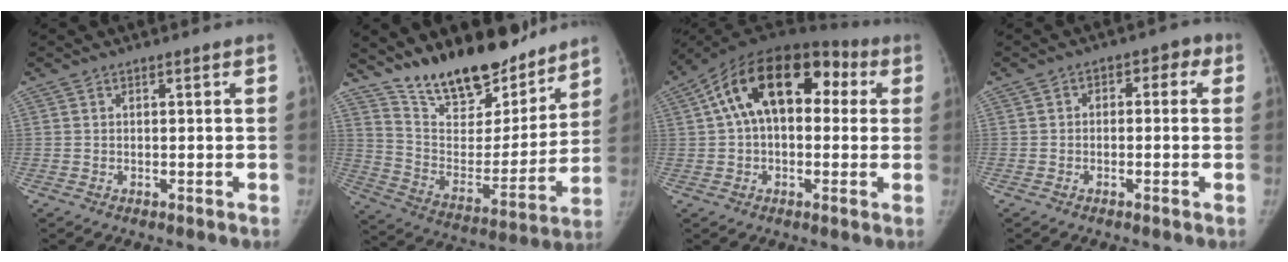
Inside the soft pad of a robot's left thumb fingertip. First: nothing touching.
{"total": 21.1, "force": [17.3, 8.0, 9.1], "torque": [-0.107, -0.106, 0.294]}
{"total": 18.7, "force": [4.3, 11.3, 14.3], "torque": [-0.199, 0.043, 0.052]}
{"total": 3.8, "force": [-0.1, 2.9, 2.4], "torque": [-0.001, 0.018, -0.016]}